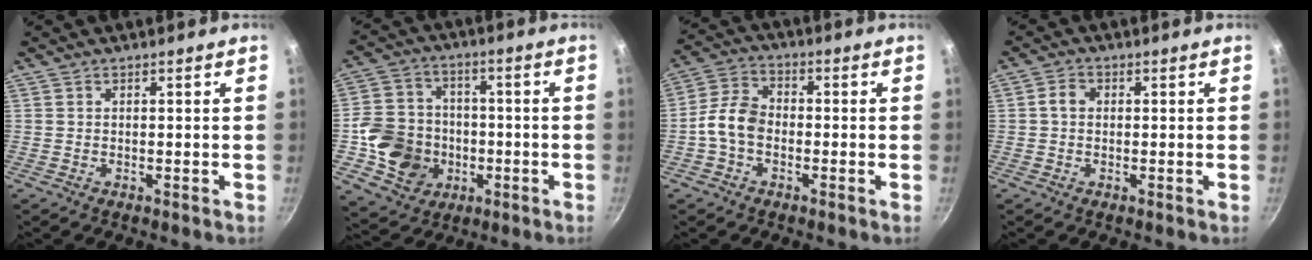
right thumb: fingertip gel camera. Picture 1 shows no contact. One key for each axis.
{"total": 13.7, "fx": -2.9, "fy": 12.0, "fz": 5.9, "tx": -0.083, "ty": 0.032, "tz": -0.047}
{"total": 7.3, "fx": -1.8, "fy": 5.2, "fz": 4.9, "tx": -0.083, "ty": 0.030, "tz": -0.049}
{"total": 3.5, "fx": 0.4, "fy": 2.8, "fz": 2.0, "tx": -0.025, "ty": 0.010, "tz": 0.000}